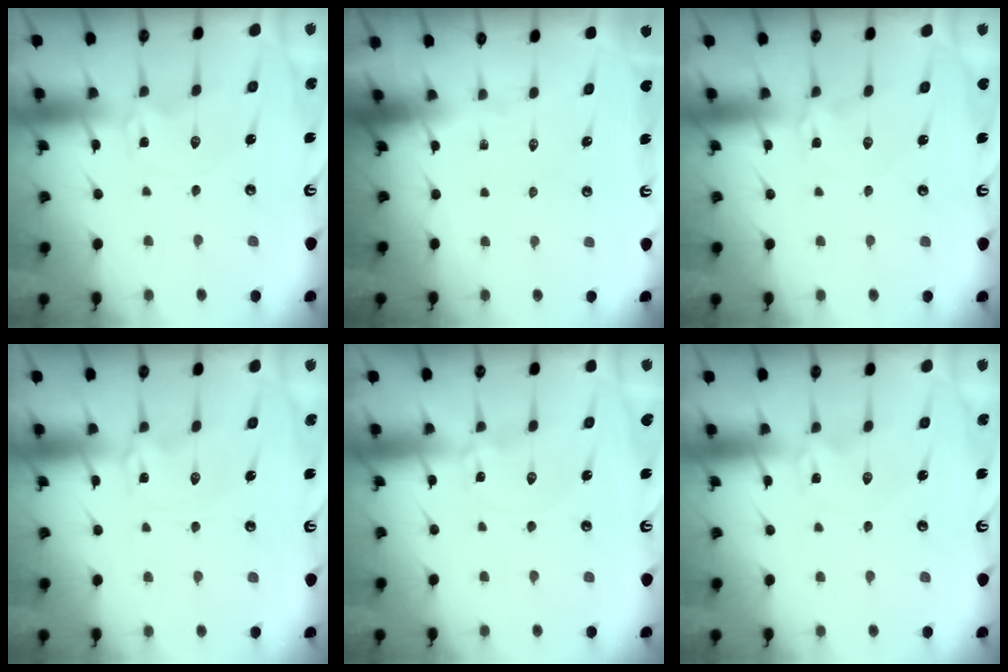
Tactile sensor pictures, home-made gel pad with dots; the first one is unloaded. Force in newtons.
{"total": 0.0}
{"total": 2.1, "press": 2.1, "slide": 0.1}
{"total": 0.0}
{"total": 0.0}
{"total": 0.0}